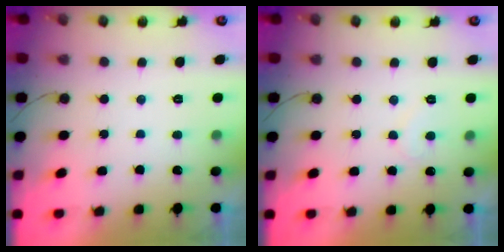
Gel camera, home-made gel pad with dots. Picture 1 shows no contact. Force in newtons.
{"total": 6.1, "press": 6.1, "slide": 0.5}